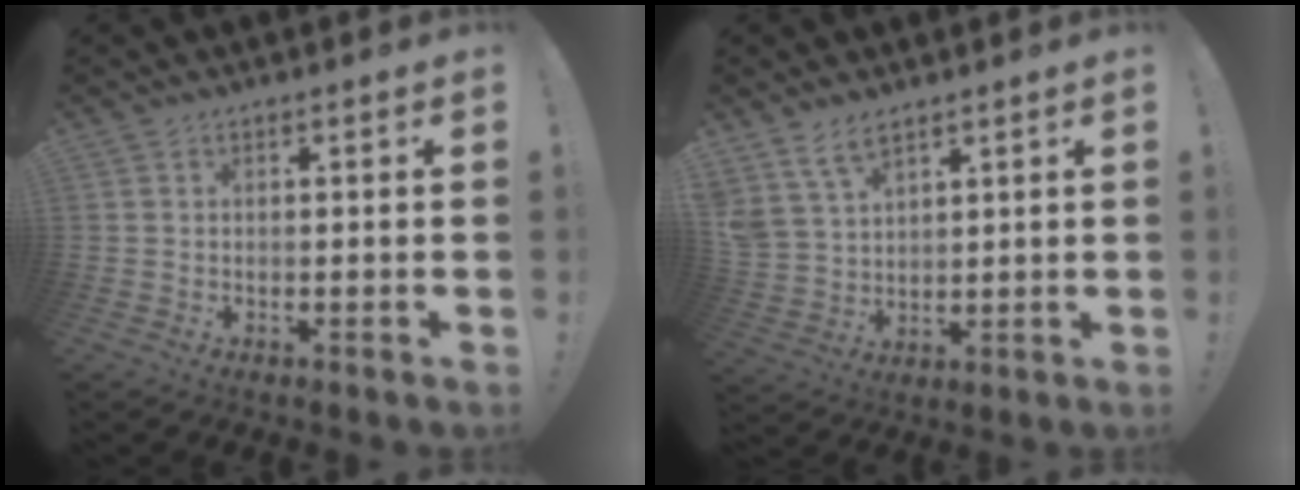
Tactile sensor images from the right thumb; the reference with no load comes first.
{"total": 7.7, "force": [5.8, 3.9, 3.2], "torque": [-0.072, -0.026, 0.117]}